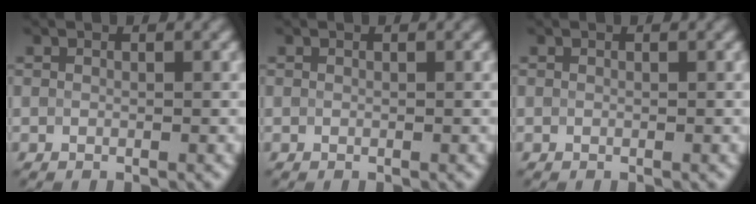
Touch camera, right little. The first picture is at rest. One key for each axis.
{"total": 0.0}
{"total": 0.0}